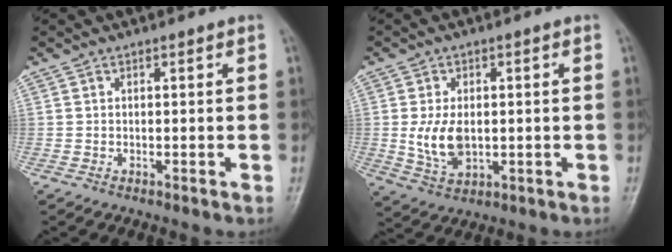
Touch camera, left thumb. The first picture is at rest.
{"total": 7.1, "force": [-0.1, 4.4, 5.6], "torque": [-0.104, -0.007, 0.008]}